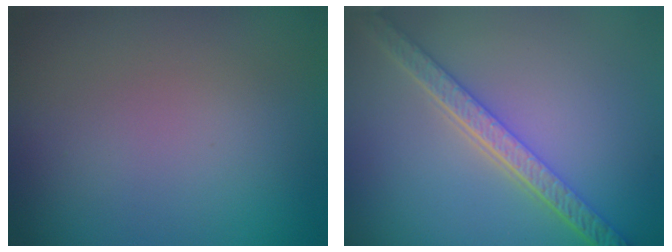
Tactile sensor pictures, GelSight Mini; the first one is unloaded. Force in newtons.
{"total": 4.7, "press": 3.7, "slide": 2.8}